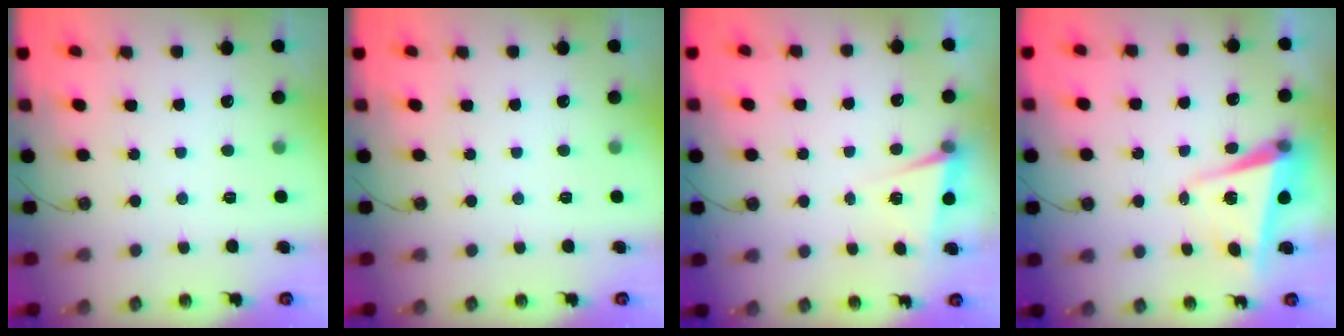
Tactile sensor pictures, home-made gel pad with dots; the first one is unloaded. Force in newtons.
{"total": 0.0}
{"total": 2.5, "press": 1.8, "slide": 1.8}
{"total": 5.3, "press": 5.2, "slide": 1.0}